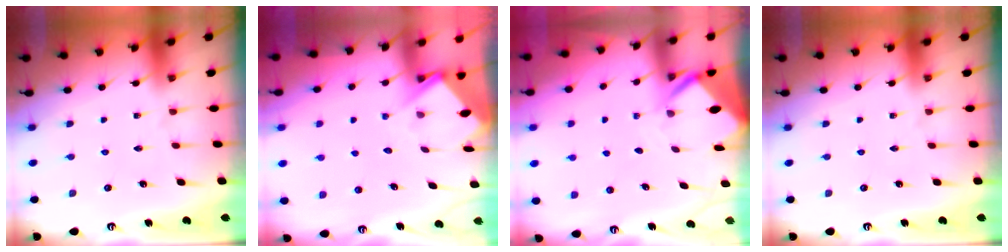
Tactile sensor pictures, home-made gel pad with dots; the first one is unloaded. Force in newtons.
{"total": 4.0, "press": 4.0, "slide": 0.4}
{"total": 3.8, "press": 3.8, "slide": 0.2}
{"total": 0.0}